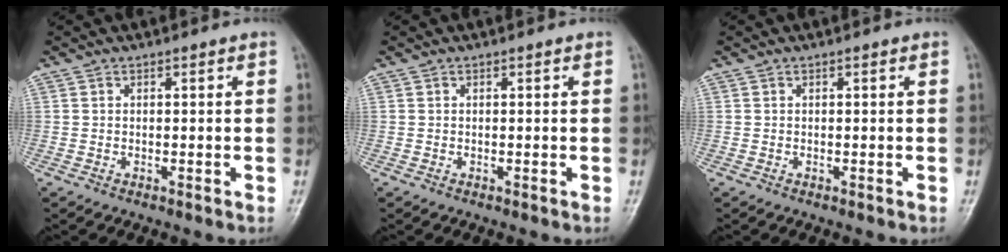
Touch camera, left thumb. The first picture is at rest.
{"total": 0.0}
{"total": 0.0}